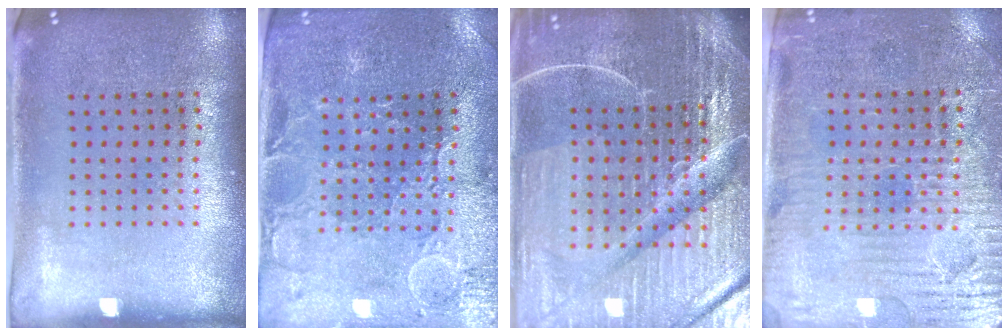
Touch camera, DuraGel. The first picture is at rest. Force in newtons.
{"total": 1.1, "press": 1.0, "slide": 0.4}
{"total": 7.1, "press": 6.2, "slide": 3.5}
{"total": 3.9, "press": 3.4, "slide": 1.7}